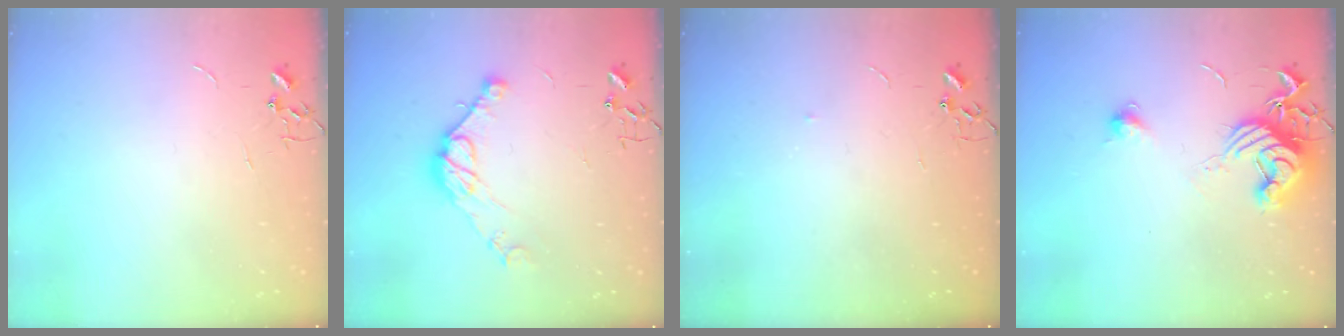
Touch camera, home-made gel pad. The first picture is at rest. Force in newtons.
{"total": 11.6, "press": 11.6, "slide": 0.8}
{"total": 2.7, "press": 2.7, "slide": 0.4}
{"total": 13.2, "press": 13.2, "slide": 0.5}